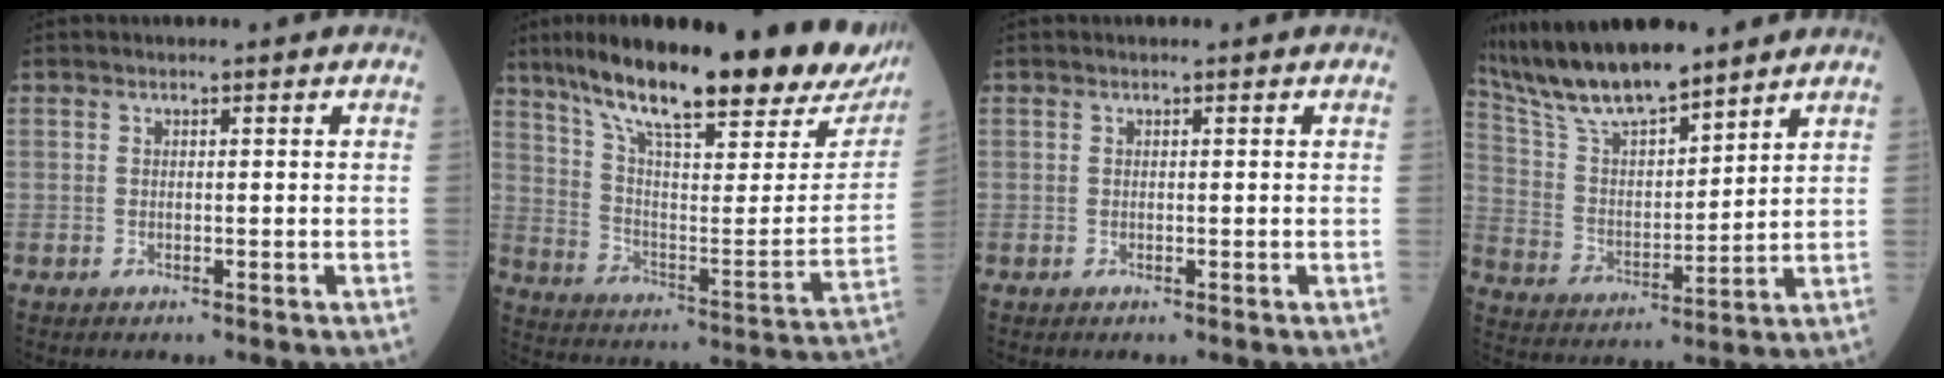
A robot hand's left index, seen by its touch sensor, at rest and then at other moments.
{"total": 30.8, "force": [23.6, 5.9, 19.0], "torque": [-0.309, -0.024, 0.329]}
{"total": 0.0}
{"total": 14.5, "force": [12.5, 2.7, 6.8], "torque": [-0.141, 0.007, 0.240]}